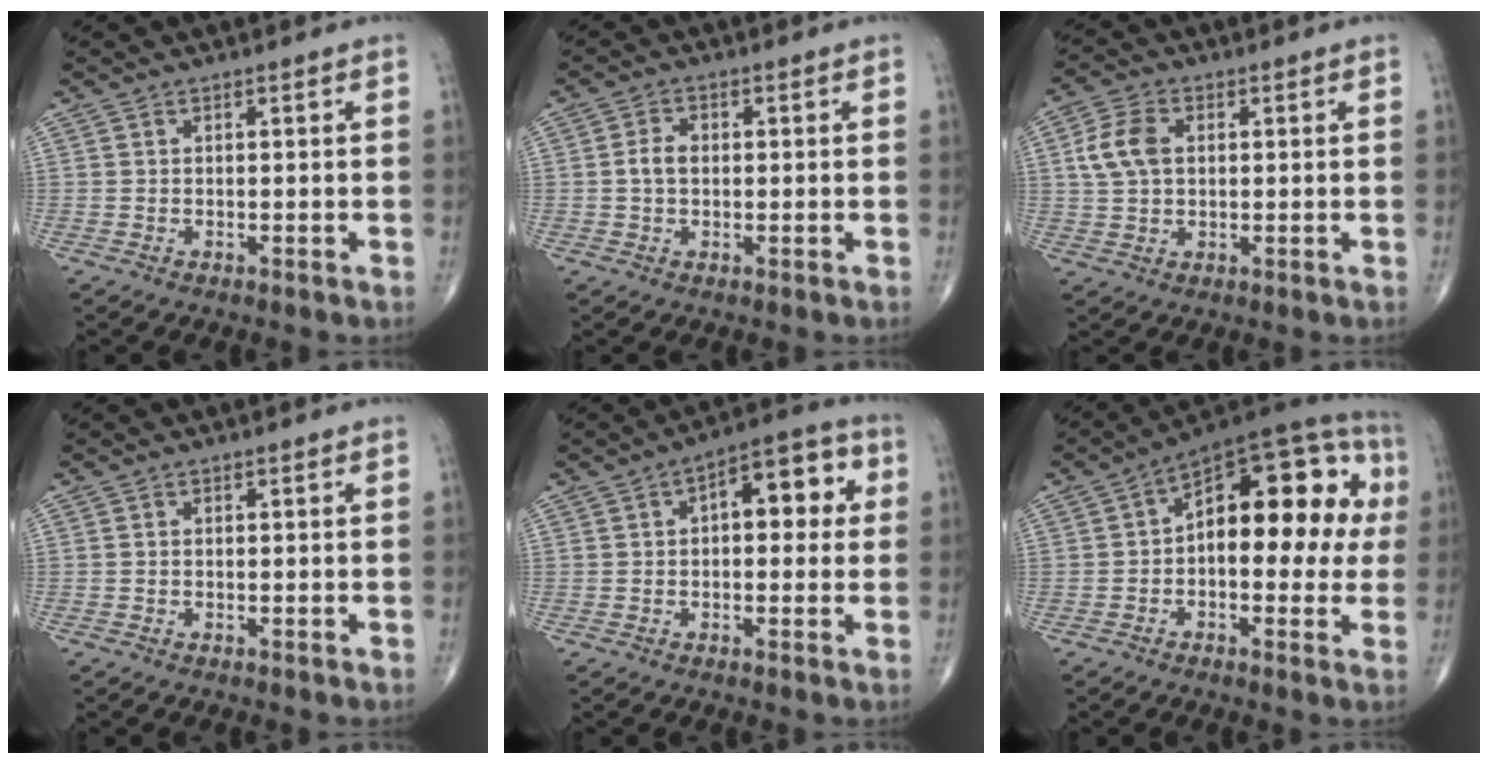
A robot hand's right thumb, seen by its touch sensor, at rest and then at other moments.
{"total": 3.3, "force": [0.0, 2.3, 2.4], "torque": [-0.047, 0.009, -0.003]}
{"total": 7.0, "force": [1.3, 4.7, 5.1], "torque": [-0.101, 0.008, 0.022]}
{"total": 0.0}
{"total": 10.8, "force": [2.0, 5.6, 9.0], "torque": [-0.082, 0.026, 0.018]}
{"total": 20.6, "force": [1.7, 10.6, 17.6], "torque": [-0.202, 0.040, 0.012]}